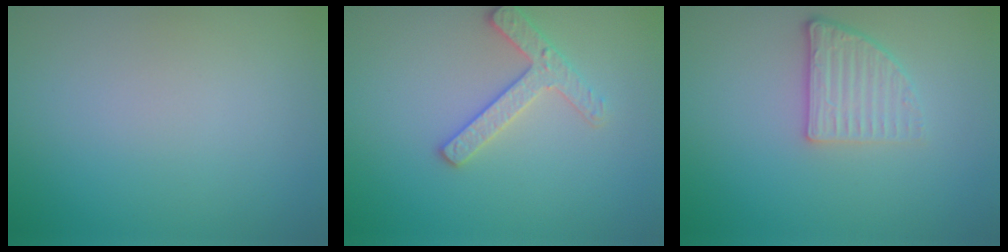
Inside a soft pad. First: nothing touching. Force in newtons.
{"total": 2.6, "press": 2.6, "slide": 0.3}
{"total": 2.8, "press": 2.3, "slide": 1.6}